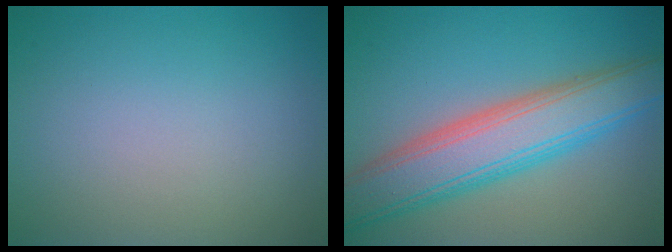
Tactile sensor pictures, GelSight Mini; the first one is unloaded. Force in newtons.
{"total": 8.0, "press": 8.0, "slide": 0.4}